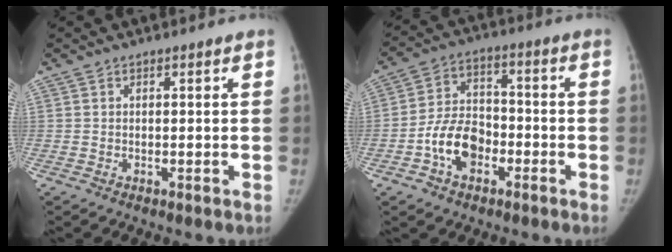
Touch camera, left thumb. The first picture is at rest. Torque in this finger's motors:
{"motor_torque": [-0.71, 1.10, 0.53, 0.93, 0.07]}